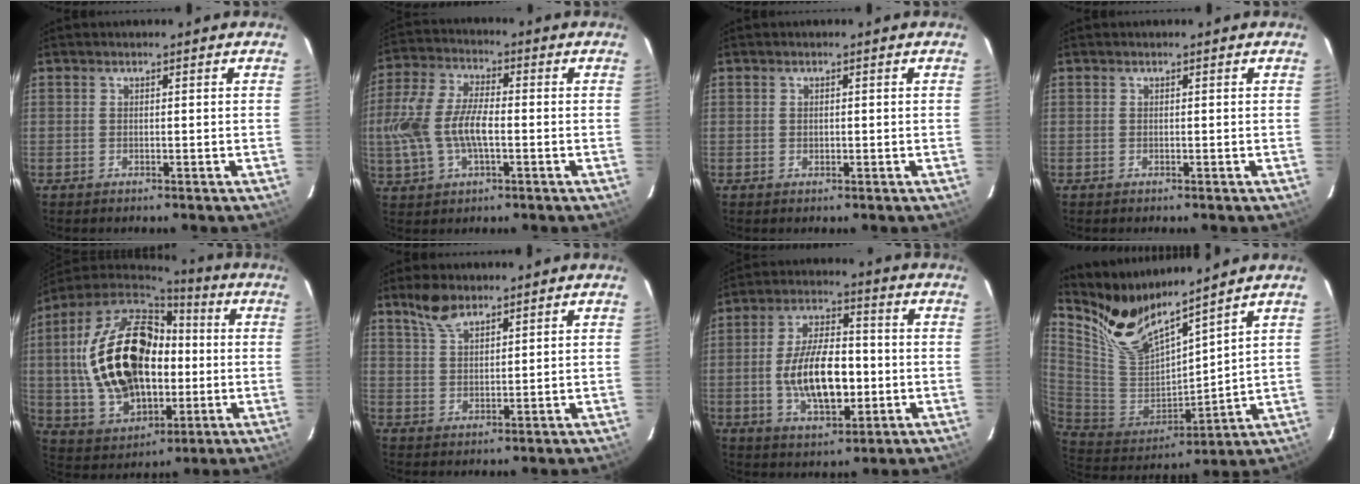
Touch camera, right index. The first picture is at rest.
{"total": 13.1, "force": [-1.6, 6.6, 11.3], "torque": [-0.246, 0.008, -0.029]}
{"total": 1.0, "force": [0.2, 0.7, 0.6], "torque": [-0.011, 0.002, 0.003]}
{"total": 0.0}
{"total": 25.8, "force": [0.5, 16.2, 20.1], "torque": [-0.425, 0.022, 0.030]}
{"total": 5.6, "force": [4.2, 2.3, 2.8], "torque": [-0.053, 0.009, 0.084]}
{"total": 14.3, "force": [-2.1, 6.6, 12.5], "torque": [-0.238, 0.004, -0.029]}
{"total": 15.6, "force": [13.0, 3.1, 8.1], "torque": [-0.157, -0.021, 0.264]}